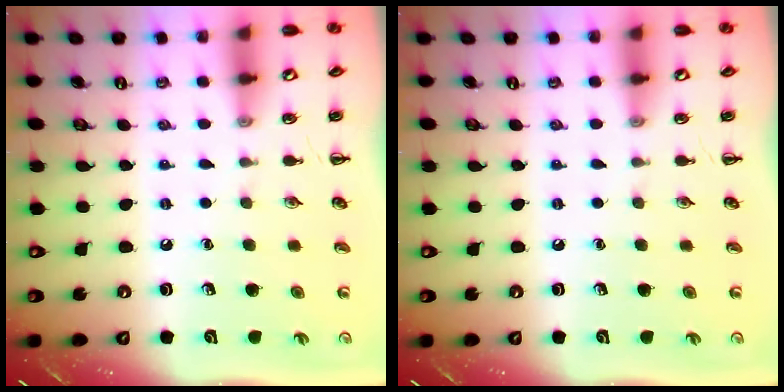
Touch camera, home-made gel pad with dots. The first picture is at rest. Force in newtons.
{"total": 0.0}